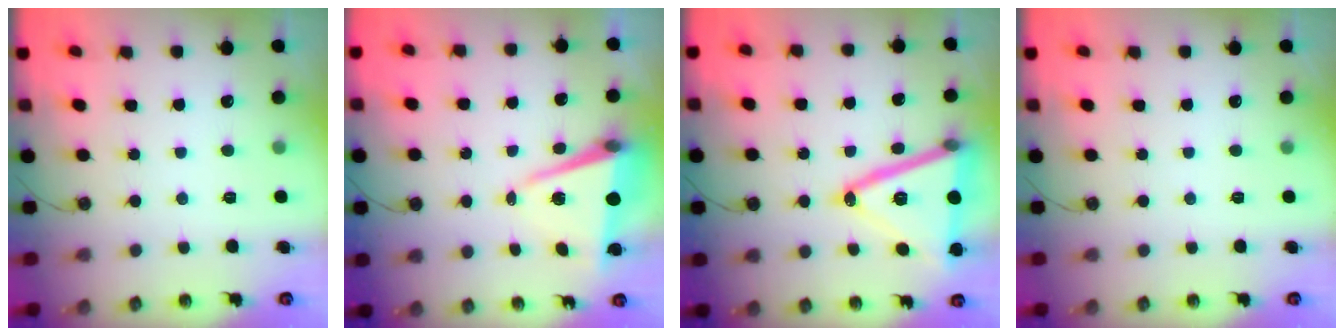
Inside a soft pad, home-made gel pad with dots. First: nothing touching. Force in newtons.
{"total": 7.4, "press": 6.4, "slide": 3.8}
{"total": 22.6, "press": 22.4, "slide": 3.3}
{"total": 0.0}